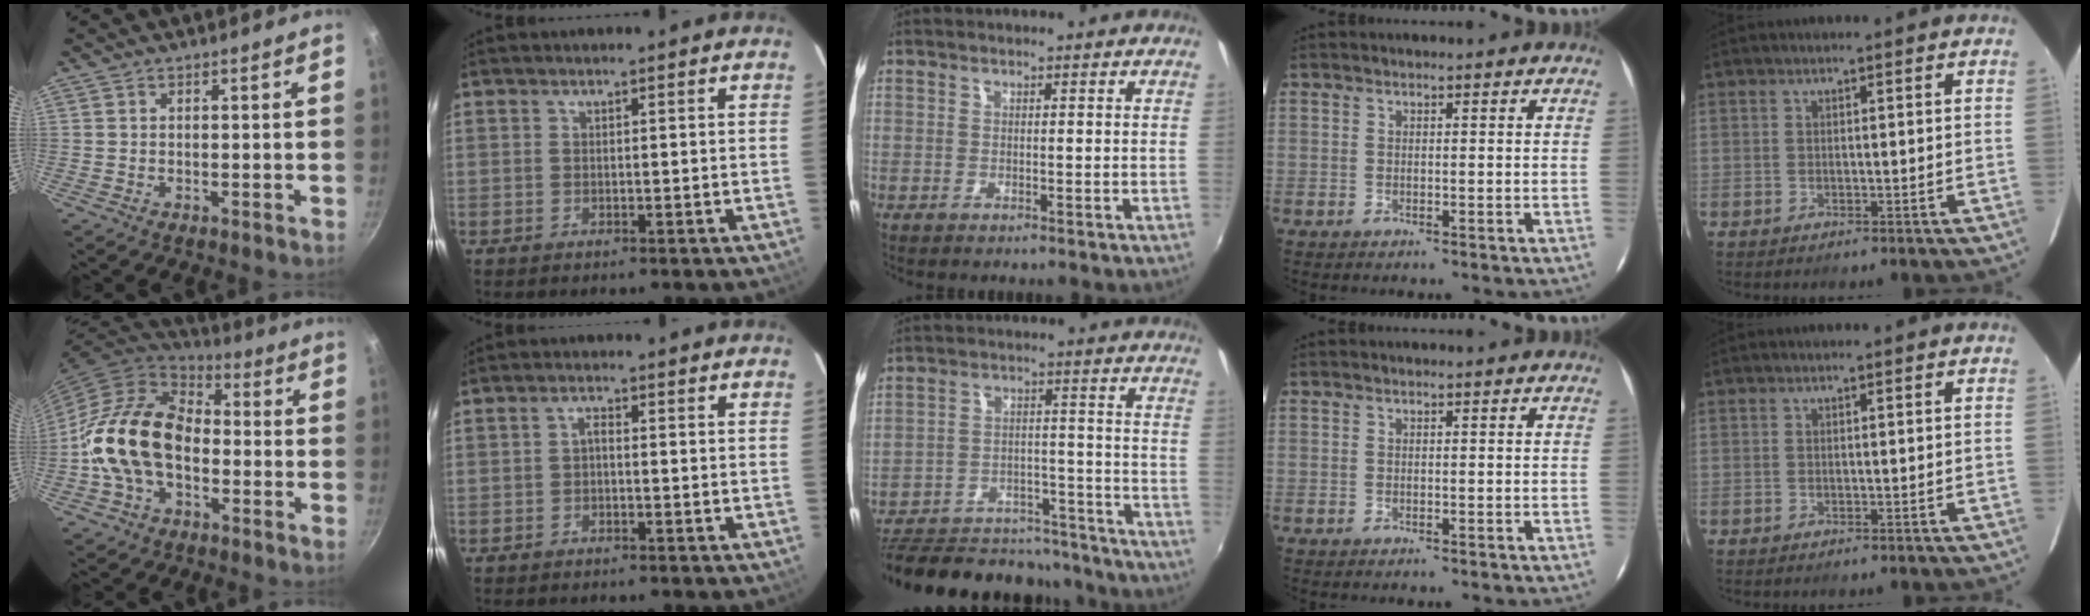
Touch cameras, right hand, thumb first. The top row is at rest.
{"thumb": {"total": 16.8, "force": [-2.7, 11.8, 11.6], "torque": [-0.185, 0.041, -0.062]}, "index": {"total": 1.2, "force": [-0.7, 0.6, 0.7], "torque": [-0.014, 0.005, -0.014]}, "middle": {"total": 21.7, "force": [-18.8, 8.5, 6.8], "torque": [-0.142, 0.034, -0.243]}}